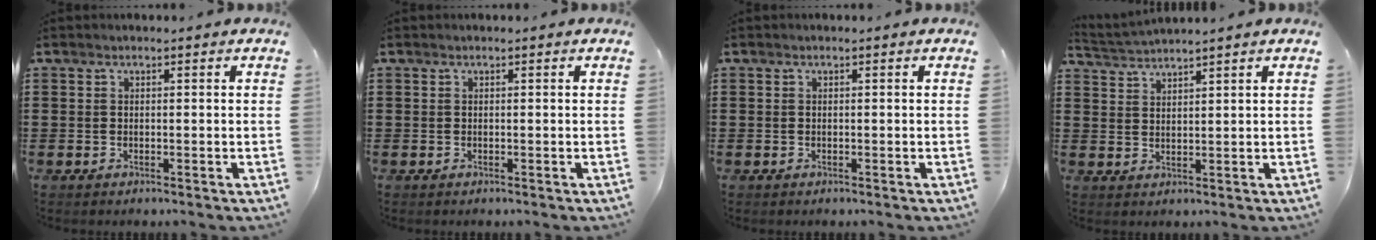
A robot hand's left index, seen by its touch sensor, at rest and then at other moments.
{"total": 0.0}
{"total": 0.0}
{"total": 2.3, "force": [2.2, -0.6, -0.1], "torque": [-0.006, -0.010, 0.043]}